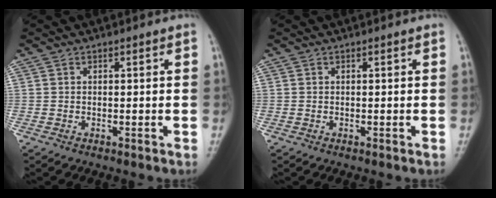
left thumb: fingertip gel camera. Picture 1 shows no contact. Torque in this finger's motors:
{"motor_torque": [0.00, 0.00, -0.07, -0.04, 0.00]}